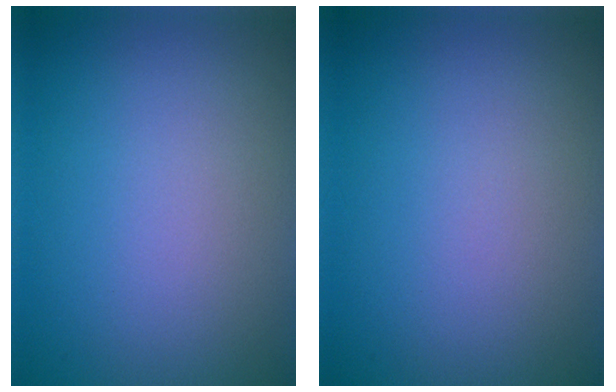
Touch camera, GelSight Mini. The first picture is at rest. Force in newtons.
{"total": 0.0}